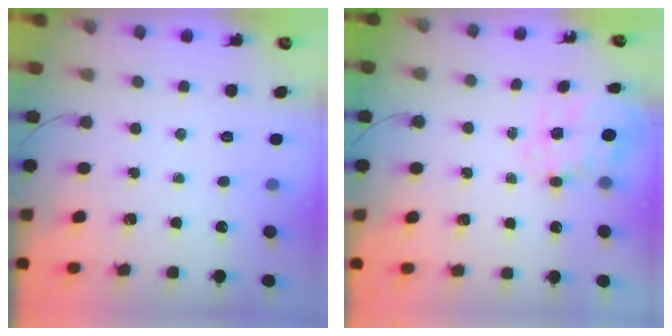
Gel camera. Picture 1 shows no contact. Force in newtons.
{"total": 8.0, "press": 8.0, "slide": 0.2}